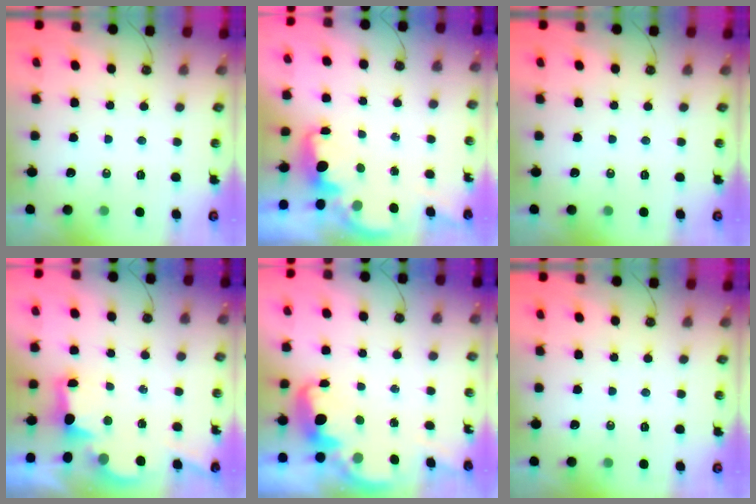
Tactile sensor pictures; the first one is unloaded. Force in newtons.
{"total": 2.0, "press": 1.8, "slide": 0.8}
{"total": 0.0}
{"total": 2.5, "press": 2.4, "slide": 0.7}
{"total": 3.0, "press": 3.0, "slide": 0.5}
{"total": 0.0}